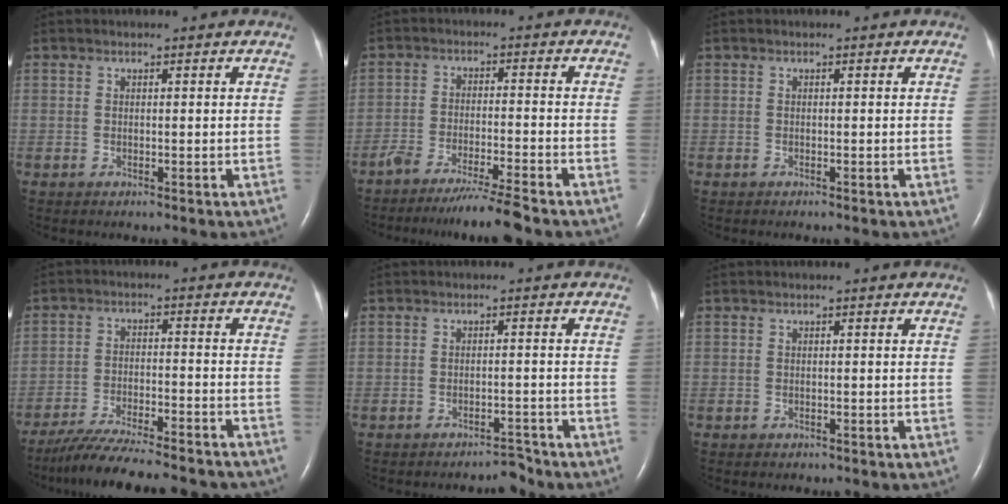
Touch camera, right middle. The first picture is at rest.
{"total": 7.1, "force": [-5.9, -0.9, 3.7], "torque": [-0.057, -0.023, -0.102]}
{"total": 0.0}
{"total": 19.0, "force": [-17.0, 2.5, 8.3], "torque": [-0.134, -0.018, -0.248]}
{"total": 2.1, "force": [-2.1, 0.3, 0.1], "torque": [0.003, -0.006, -0.029]}
{"total": 0.7, "force": [-0.5, 0.3, 0.3], "torque": [-0.012, 0.000, -0.005]}